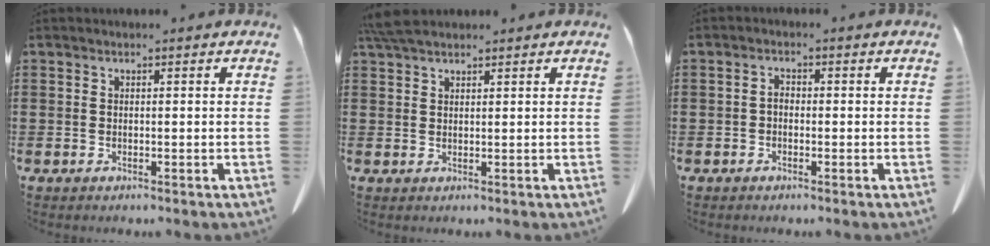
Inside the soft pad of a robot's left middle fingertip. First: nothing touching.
{"total": 3.9, "force": [3.1, 1.0, 2.0], "torque": [-0.049, 0.001, 0.061]}
{"total": 1.5, "force": [-0.6, 0.8, 1.1], "torque": [-0.024, 0.001, -0.011]}